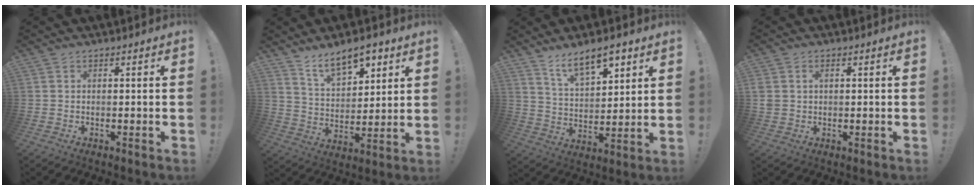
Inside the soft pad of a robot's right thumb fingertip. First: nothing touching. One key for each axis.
{"total": 11.7, "fx": 8.2, "fy": 5.7, "fz": 6.1, "tx": -0.093, "ty": -0.044, "tz": 0.151}
{"total": 11.6, "fx": 7.9, "fy": 5.0, "fz": 6.8, "tx": -0.102, "ty": -0.040, "tz": 0.141}
{"total": 2.3, "fx": 0.7, "fy": 1.8, "fz": 1.1, "tx": -0.016, "ty": 0.000, "tz": 0.012}